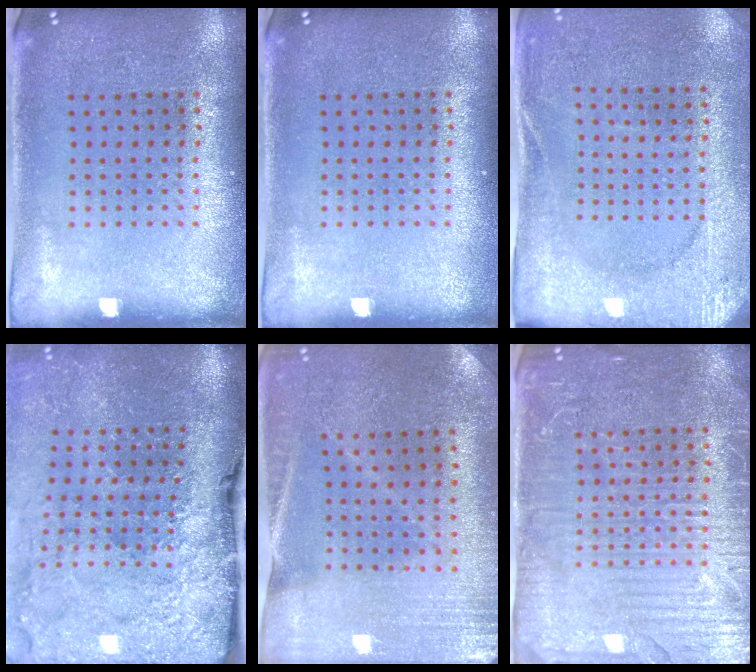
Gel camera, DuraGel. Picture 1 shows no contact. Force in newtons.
{"total": 0.0}
{"total": 2.6, "press": 2.5, "slide": 0.6}
{"total": 4.7, "press": 3.6, "slide": 3.0}
{"total": 0.5, "press": 0.5, "slide": 0.0}
{"total": 4.2, "press": 4.0, "slide": 1.4}